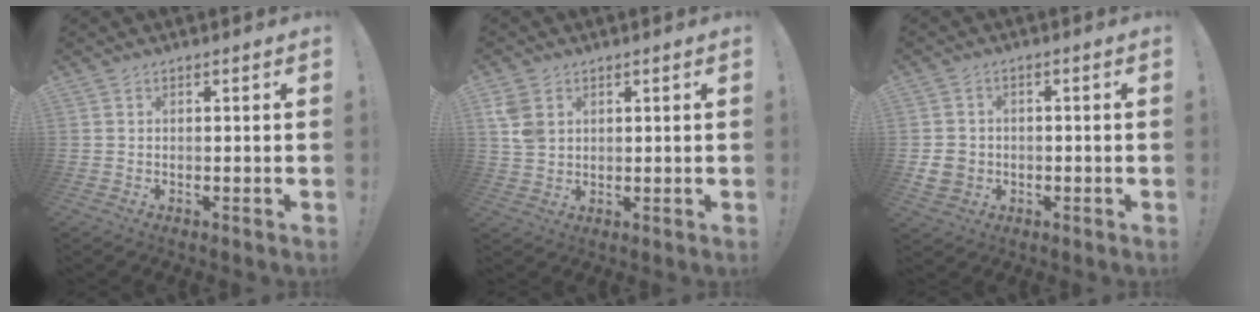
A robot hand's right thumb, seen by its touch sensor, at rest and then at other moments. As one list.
[{"total": 6.0, "force": [2.5, 4.6, 3.1], "torque": [-0.057, -0.003, 0.050]}, {"total": 6.0, "force": [-0.7, 5.4, 2.7], "torque": [-0.051, 0.002, -0.011]}]